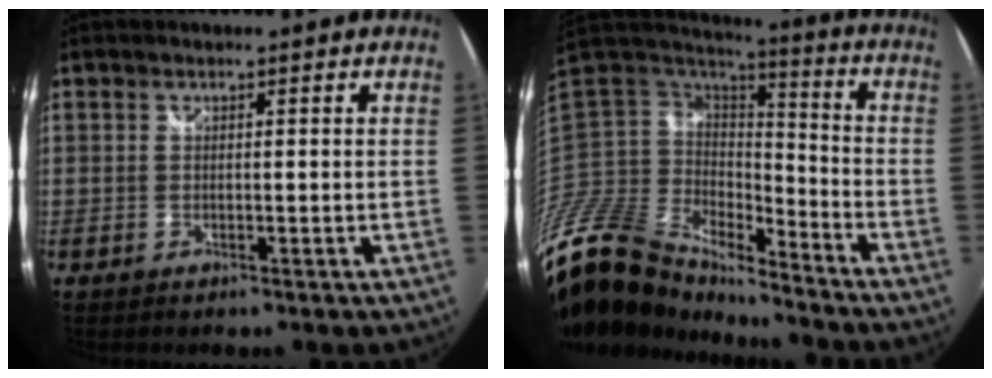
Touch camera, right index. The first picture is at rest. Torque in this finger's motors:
{"motor_torque": [-0.64, -0.36, -1.05, -0.21]}